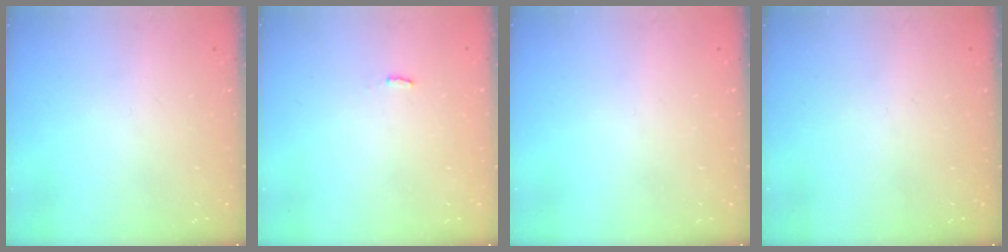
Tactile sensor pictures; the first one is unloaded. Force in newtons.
{"total": 2.3, "press": 2.3, "slide": 0.4}
{"total": 0.0}
{"total": 0.0}